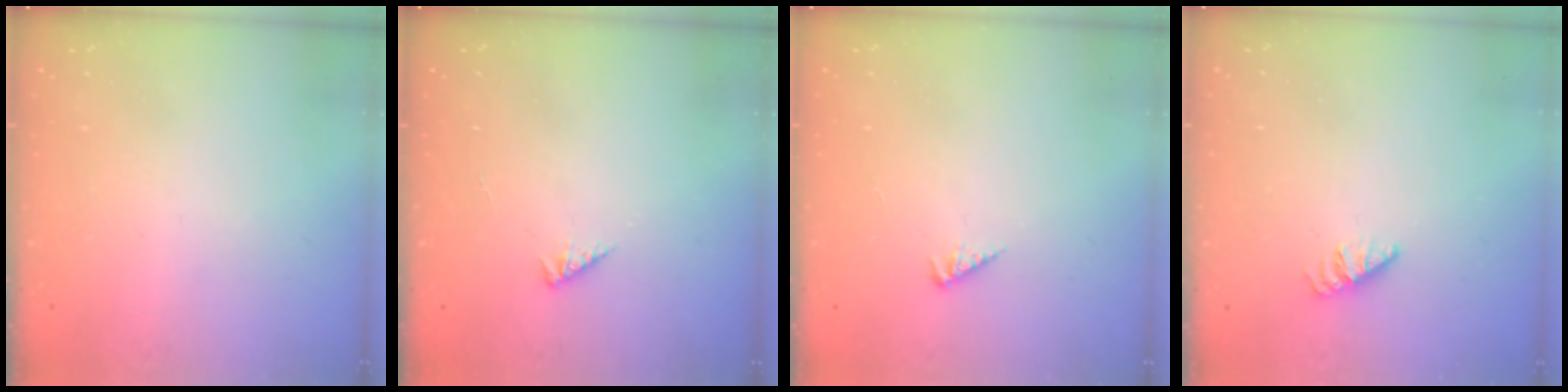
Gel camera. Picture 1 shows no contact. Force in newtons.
{"total": 1.1, "press": 1.1, "slide": 0.3}
{"total": 2.8, "press": 2.8, "slide": 0.6}
{"total": 0.0}